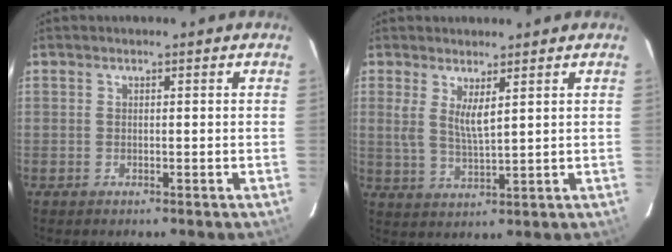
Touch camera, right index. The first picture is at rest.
{"total": 4.4, "force": [2.0, 0.7, 3.9], "torque": [-0.076, -0.012, 0.038]}